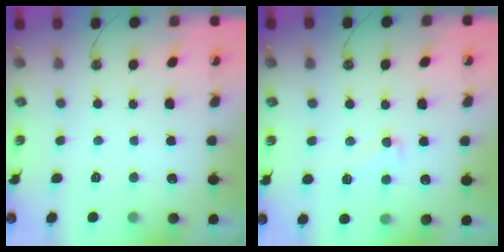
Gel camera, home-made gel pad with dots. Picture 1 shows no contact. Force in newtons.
{"total": 1.8, "press": 1.5, "slide": 1.0}